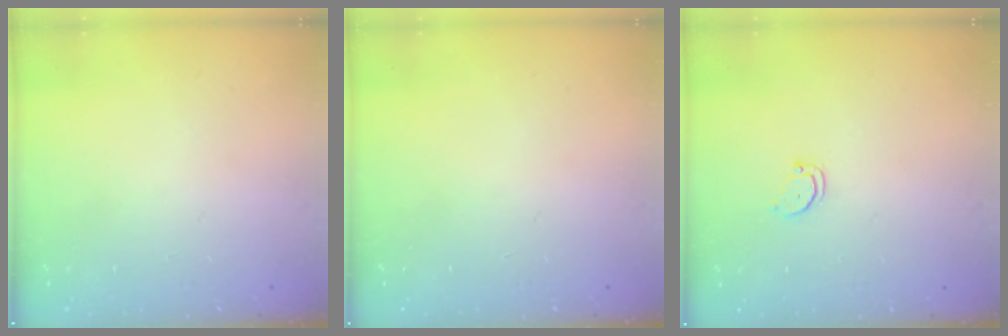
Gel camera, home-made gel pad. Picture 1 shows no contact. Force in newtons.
{"total": 0.0}
{"total": 2.5, "press": 2.5, "slide": 0.3}